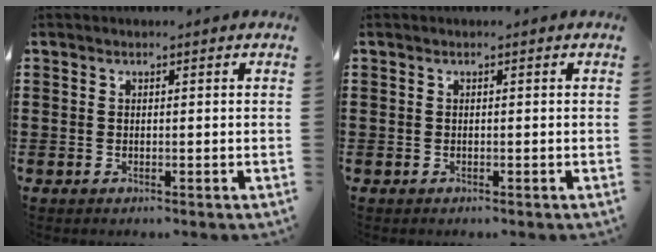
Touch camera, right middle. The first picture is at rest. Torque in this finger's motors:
{"motor_torque": [0.02, -0.02, 0.00, -0.01]}